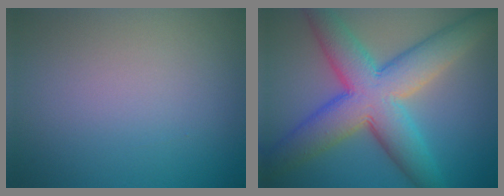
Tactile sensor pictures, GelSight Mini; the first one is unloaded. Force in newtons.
{"total": 10.2, "press": 10.2, "slide": 0.6}